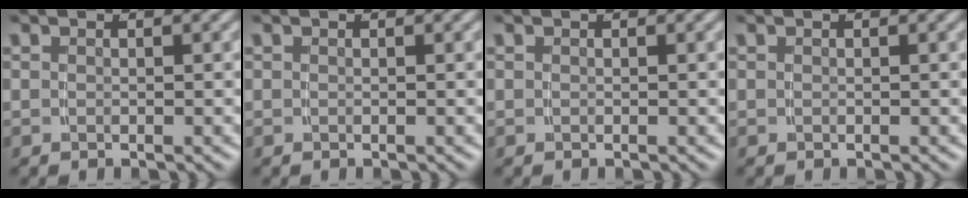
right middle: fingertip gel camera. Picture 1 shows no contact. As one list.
[{"total": 0.0}, {"total": 0.0}, {"total": 0.0}]